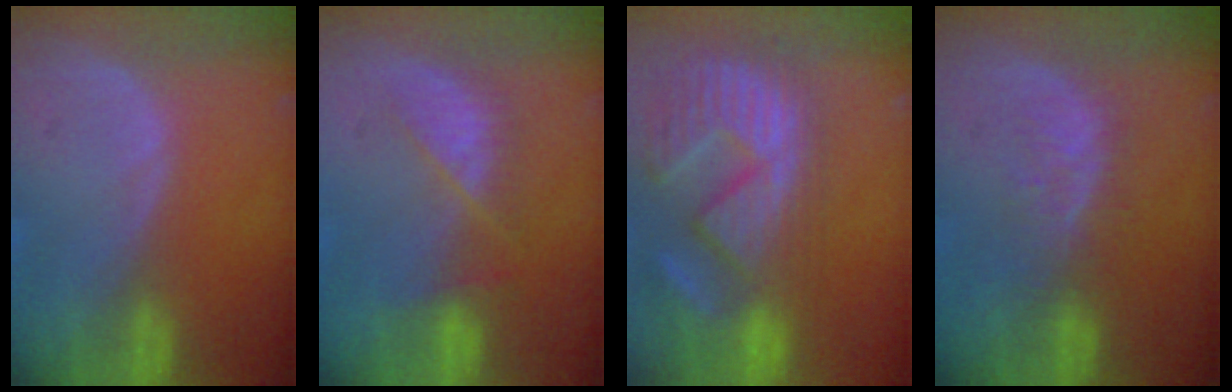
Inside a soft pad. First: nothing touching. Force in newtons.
{"total": 5.0, "press": 5.0, "slide": 0.4}
{"total": 14.0, "press": 12.1, "slide": 7.1}
{"total": 4.5, "press": 4.2, "slide": 1.7}